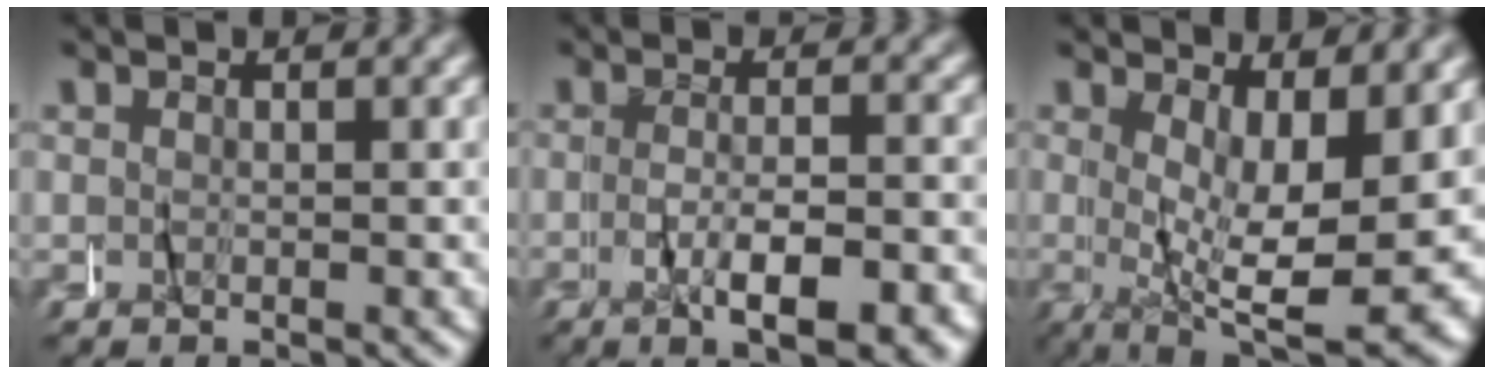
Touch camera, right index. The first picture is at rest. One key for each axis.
{"total": 5.4, "fx": -2.5, "fy": 1.6, "fz": 4.5, "tx": -0.071, "ty": -0.004, "tz": -0.040}
{"total": 9.3, "fx": -0.1, "fy": 3.2, "fz": 8.8, "tx": -0.121, "ty": -0.020, "tz": 0.004}